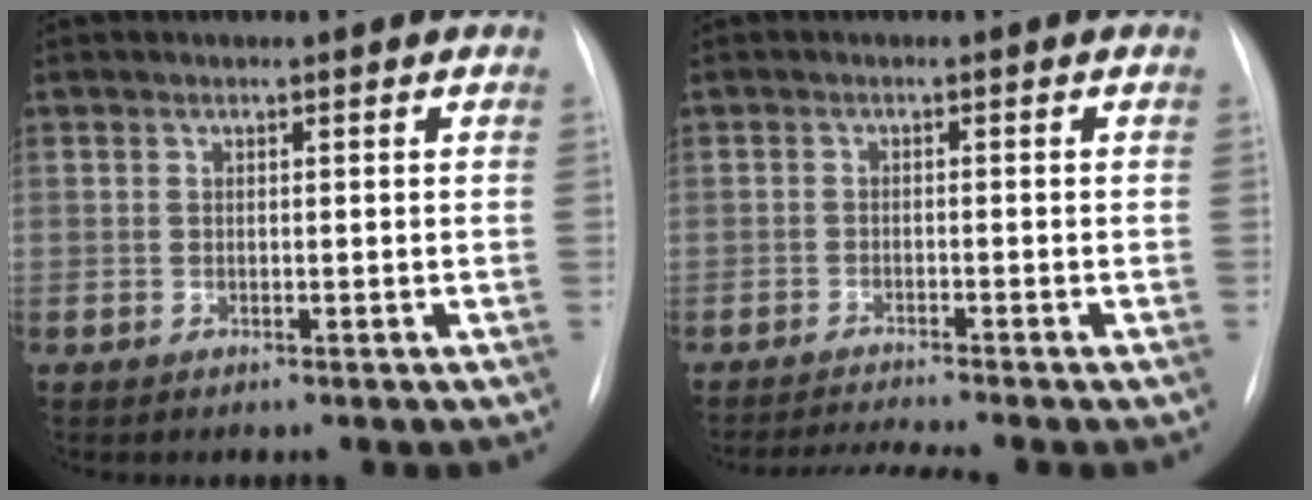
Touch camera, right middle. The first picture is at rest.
{"total": 5.5, "force": [-4.9, -1.5, 2.1], "torque": [-0.032, -0.017, -0.080]}